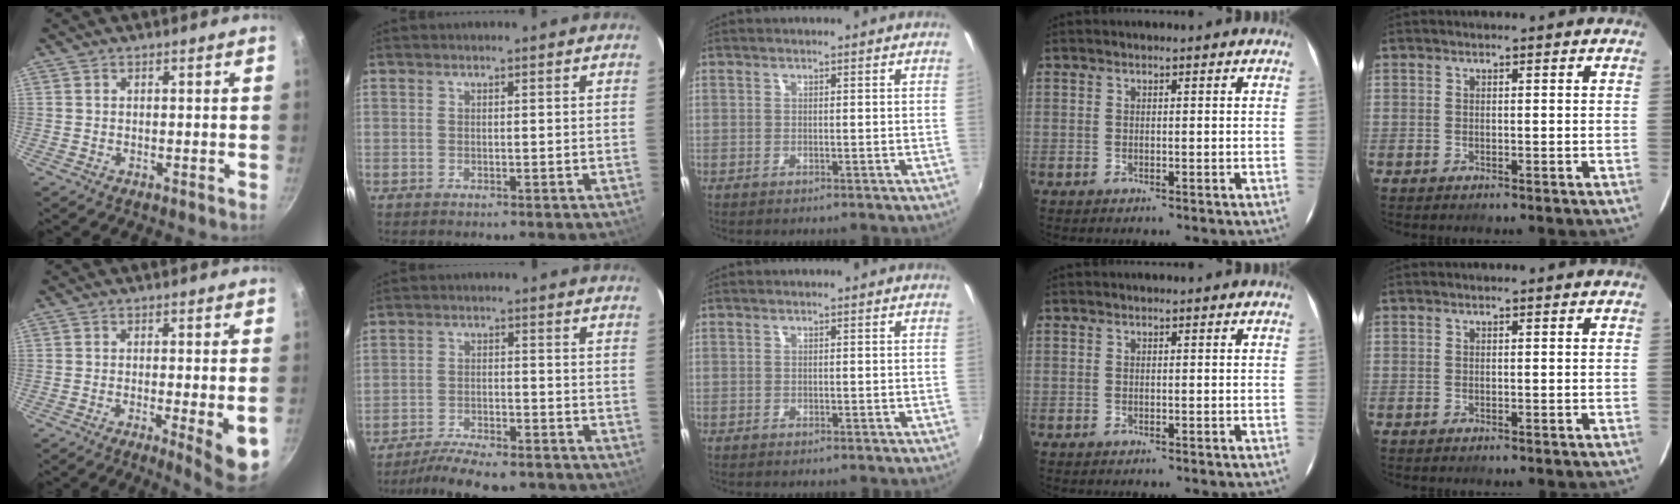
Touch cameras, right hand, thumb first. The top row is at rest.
{"thumb": {"total": 8.1, "force": [-2.2, 1.1, 7.7], "torque": [-0.096, -0.002, -0.025]}, "index": {"total": 13.3, "force": [-11.5, 3.5, 5.8], "torque": [-0.122, -0.007, -0.171]}}